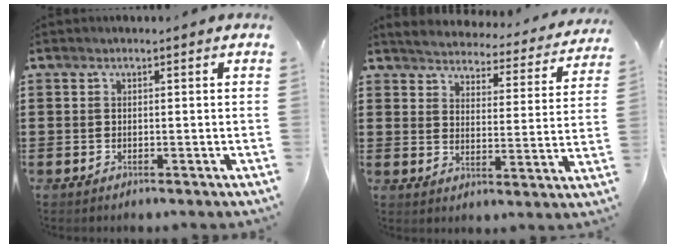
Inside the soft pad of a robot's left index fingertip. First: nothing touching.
{"total": 3.6, "force": [3.6, -0.1, 0.3], "torque": [-0.029, -0.033, 0.057]}